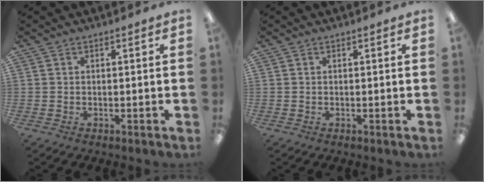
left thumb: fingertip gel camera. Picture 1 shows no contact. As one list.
[{"total": 0.0}]